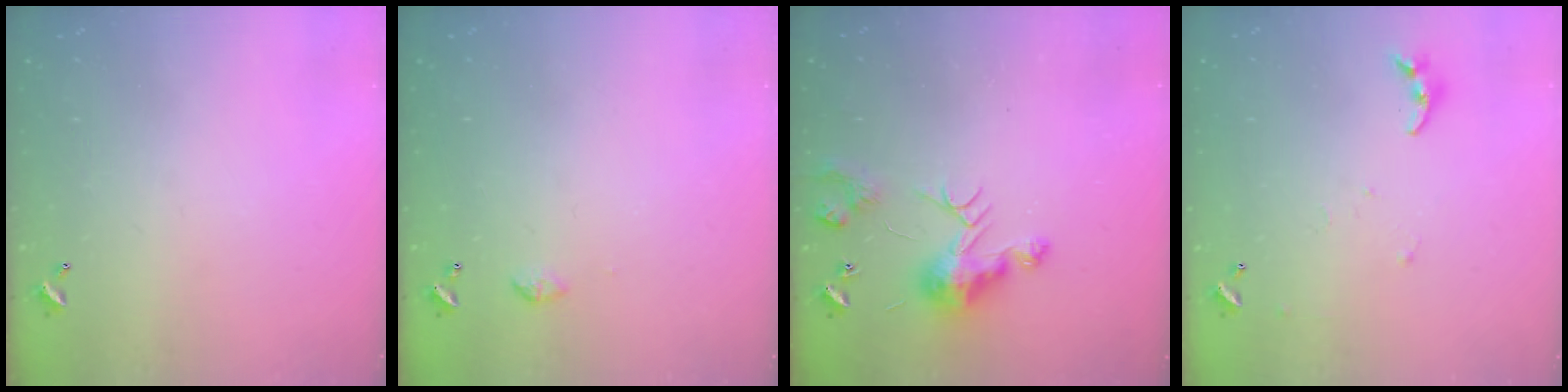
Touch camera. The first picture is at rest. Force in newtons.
{"total": 3.4, "press": 3.4, "slide": 0.5}
{"total": 8.8, "press": 8.8, "slide": 0.0}
{"total": 4.1, "press": 4.1, "slide": 0.4}